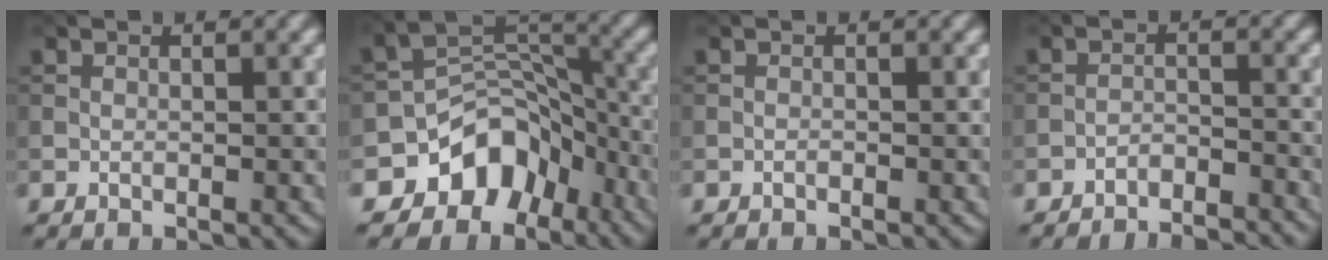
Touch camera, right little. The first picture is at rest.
{"total": 7.9, "force": [-4.9, 5.5, 2.9], "torque": [-0.024, 0.002, -0.092]}
{"total": 0.0}
{"total": 4.7, "force": [-4.6, 0.6, 1.0], "torque": [-0.021, -0.005, -0.070]}